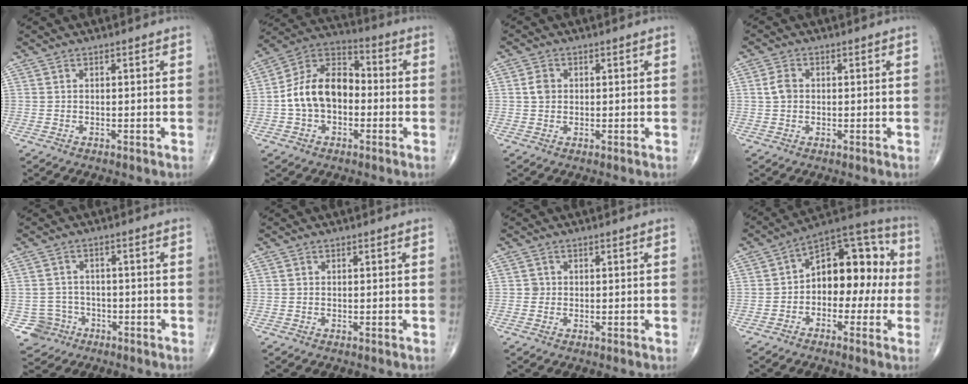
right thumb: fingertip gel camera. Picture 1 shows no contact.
{"total": 13.8, "force": [-1.4, 9.4, 10.0], "torque": [-0.162, 0.042, -0.037]}
{"total": 2.7, "force": [0.4, 2.2, 1.5], "torque": [-0.022, 0.003, 0.006]}
{"total": 2.9, "force": [0.2, 2.2, 1.8], "torque": [-0.034, 0.005, 0.002]}
{"total": 5.0, "force": [-2.2, 4.5, 0.0], "torque": [0.026, 0.016, -0.034]}
{"total": 0.0}
{"total": 1.0, "force": [-0.1, 1.0, 0.1], "torque": [0.004, 0.003, -0.001]}
{"total": 14.7, "force": [-0.4, 9.2, 11.5], "torque": [-0.119, 0.049, -0.024]}